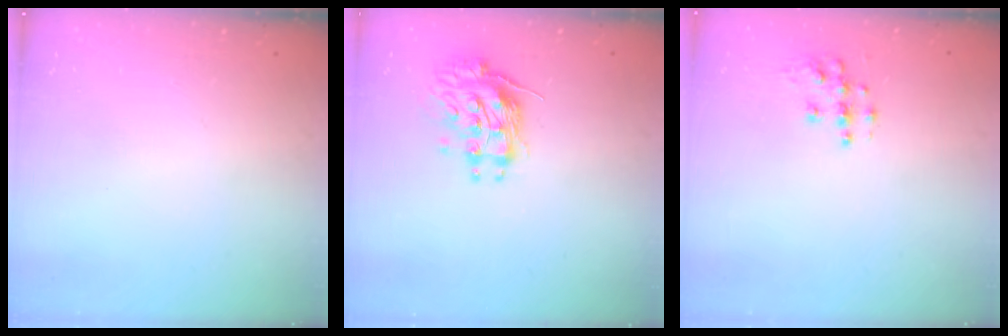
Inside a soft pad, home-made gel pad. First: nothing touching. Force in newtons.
{"total": 11.0, "press": 10.9, "slide": 0.9}
{"total": 8.3, "press": 8.3, "slide": 0.3}